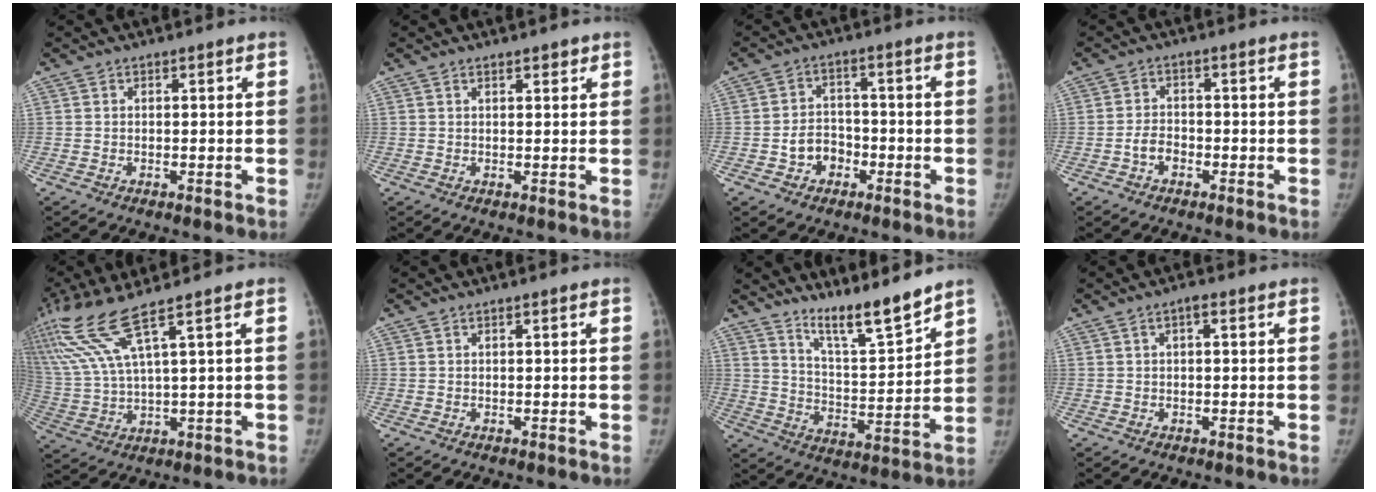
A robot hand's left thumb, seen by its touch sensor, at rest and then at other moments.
{"total": 1.7, "force": [1.3, 0.6, 0.9], "torque": [-0.007, -0.006, 0.017]}
{"total": 5.8, "force": [-2.3, 4.7, 2.5], "torque": [-0.016, 0.026, -0.040]}
{"total": 3.1, "force": [-1.5, 2.2, 1.7], "torque": [-0.026, 0.015, -0.030]}
{"total": 13.4, "force": [8.1, 0.3, 10.7], "torque": [-0.263, -0.024, 0.169]}
{"total": 0.0}
{"total": 10.8, "force": [9.3, 0.8, 5.4], "torque": [-0.080, -0.080, 0.166]}
{"total": 1.8, "force": [0.6, 0.6, 1.6], "torque": [-0.028, 0.005, 0.006]}